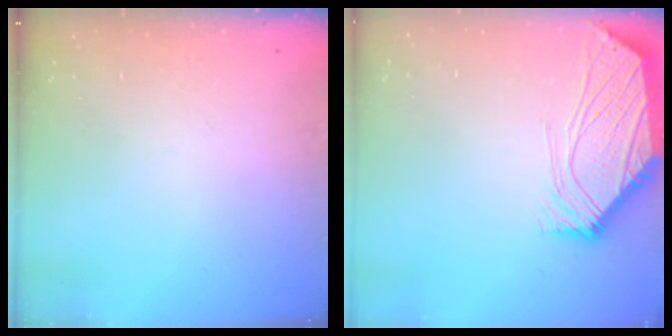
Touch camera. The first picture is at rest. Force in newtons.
{"total": 3.1, "press": 3.1, "slide": 0.3}